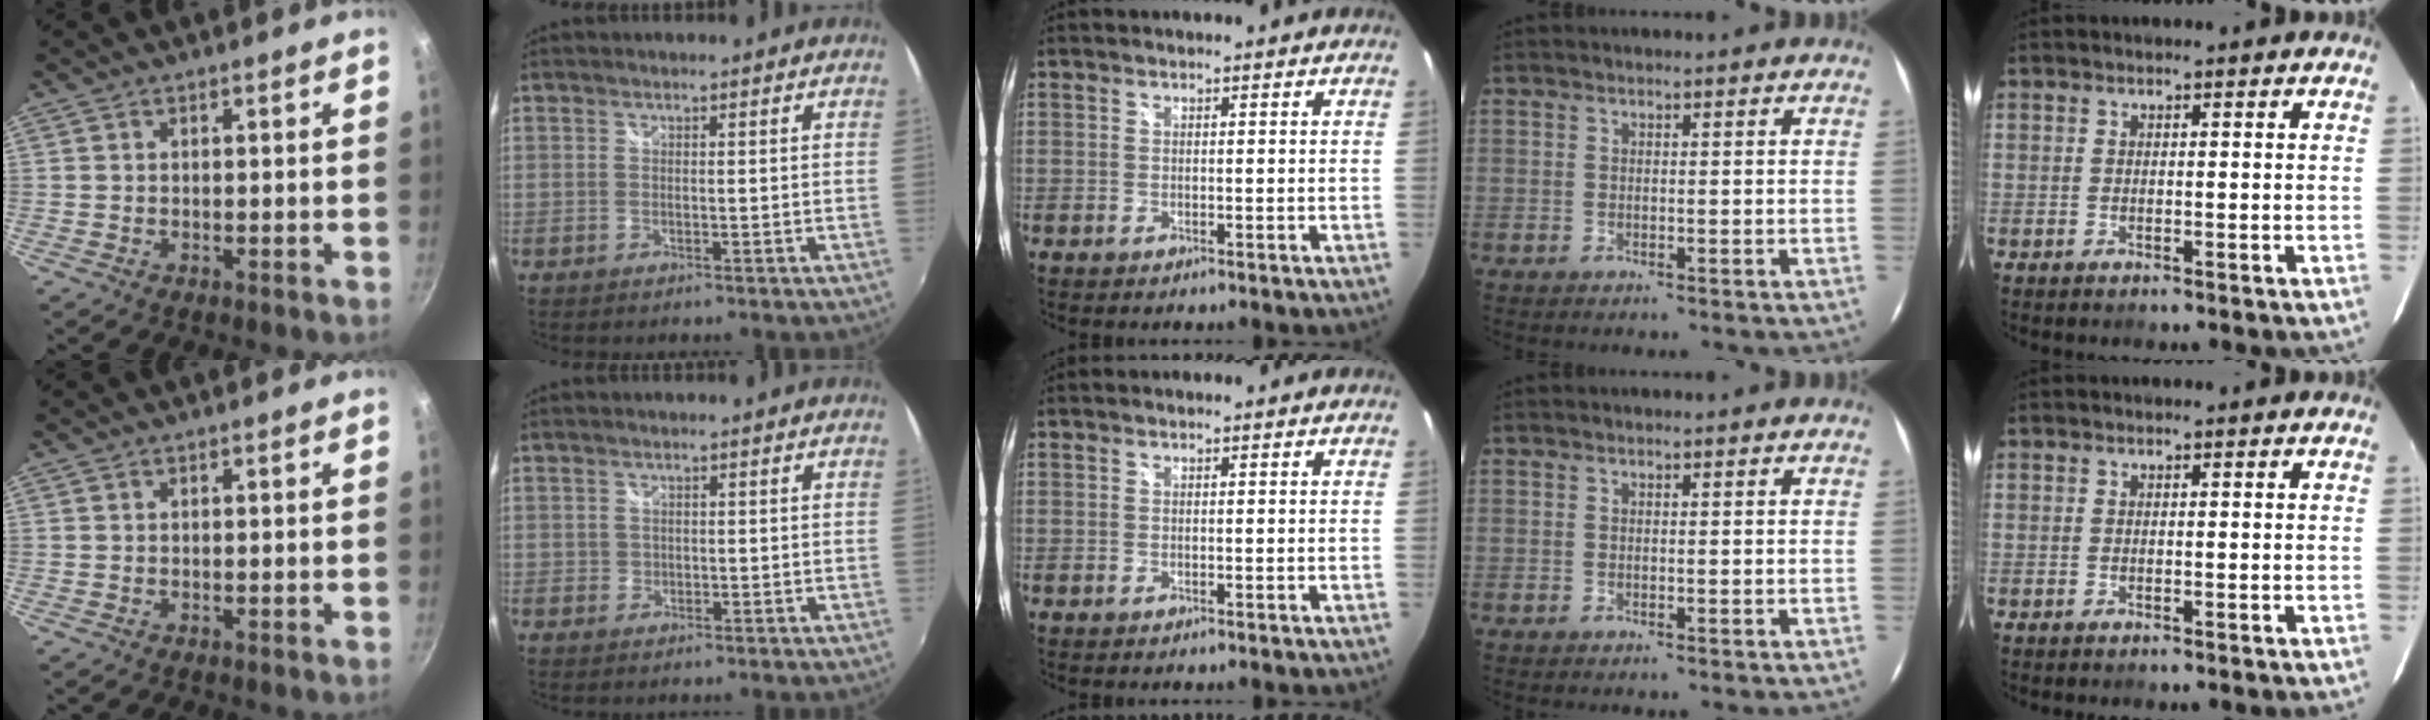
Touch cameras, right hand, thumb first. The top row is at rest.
{"index": {"total": 1.2, "force": [0.0, 1.2, 0.2], "torque": [0.000, -0.001, -0.001]}}